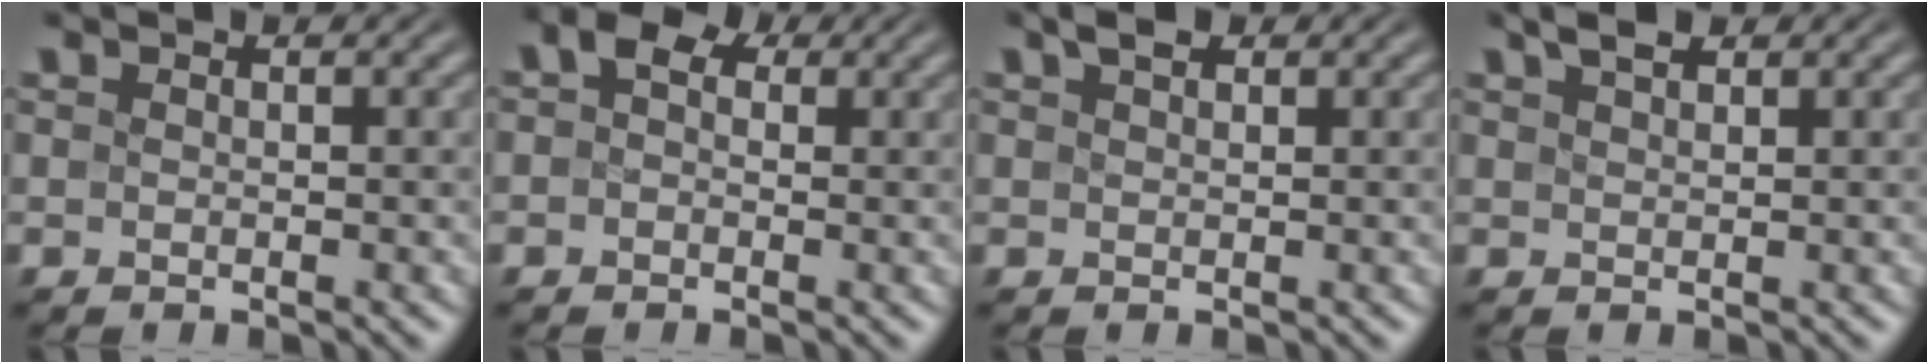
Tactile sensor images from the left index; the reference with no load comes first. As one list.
[{"total": 2.8, "force": [0.8, 2.0, 1.8], "torque": [-0.028, 0.010, -0.003]}, {"total": 1.6, "force": [1.1, 0.7, 1.0], "torque": [-0.017, 0.006, 0.020]}, {"total": 2.2, "force": [1.6, 0.7, 1.3], "torque": [-0.022, 0.007, 0.031]}]